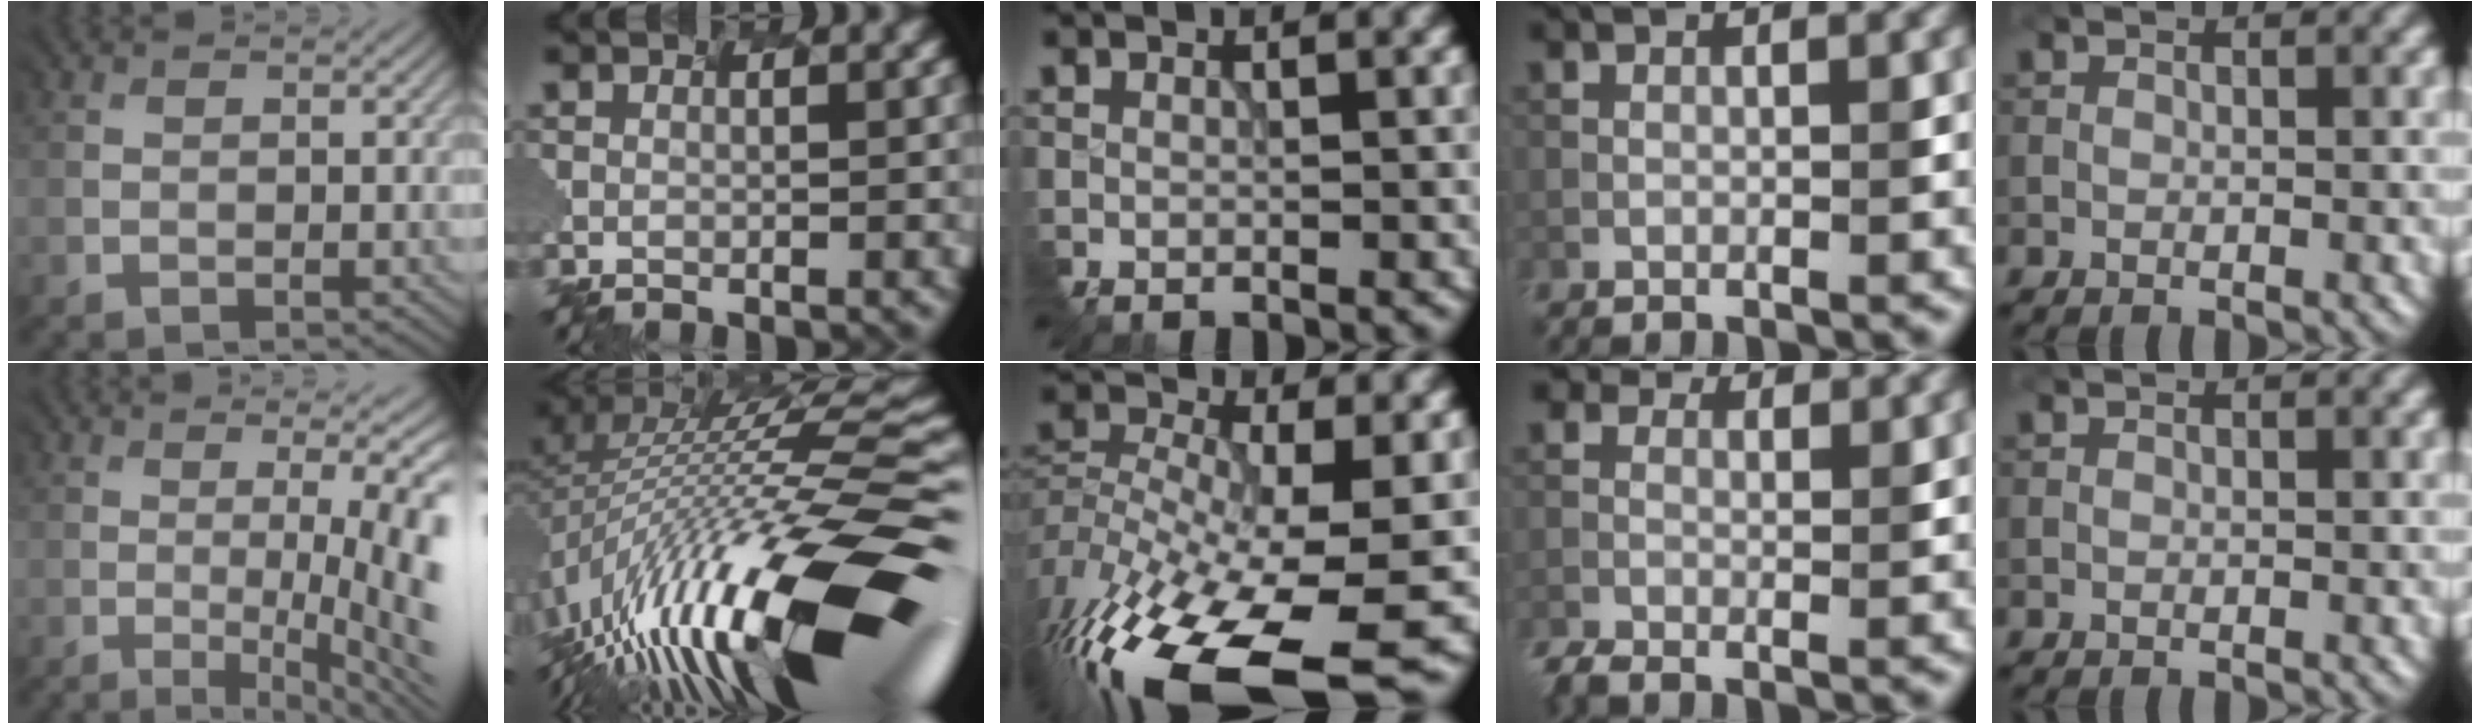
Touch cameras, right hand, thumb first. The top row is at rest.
{"thumb": {"total": 11.0, "force": [-1.6, 2.8, 10.5], "torque": [-0.101, 0.005, -0.017]}, "index": {"total": 17.8, "force": [-5.5, 4.6, 16.3], "torque": [-0.265, 0.012, -0.083]}, "middle": {"total": 16.5, "force": [-9.5, 6.2, 12.1], "torque": [-0.272, -0.019, -0.148]}, "ring": {"total": 3.8, "force": [0.6, 2.8, 2.5], "torque": [-0.055, -0.002, 0.005]}}